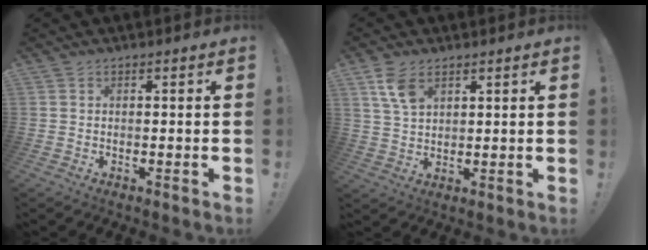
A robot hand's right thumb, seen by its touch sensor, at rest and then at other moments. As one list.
[{"total": 7.2, "force": [3.9, 4.0, 4.5], "torque": [-0.079, -0.014, 0.075]}]